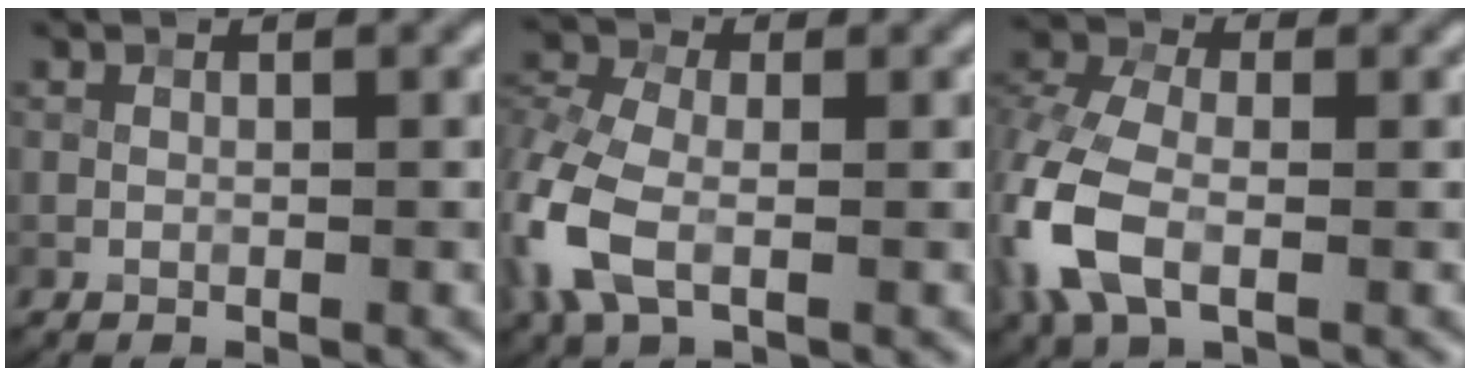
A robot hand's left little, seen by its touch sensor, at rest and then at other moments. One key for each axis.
{"total": 7.2, "fx": -1.8, "fy": 4.3, "fz": 5.5, "tx": -0.148, "ty": -0.002, "tz": -0.051}
{"total": 8.9, "fx": -2.4, "fy": 5.2, "fz": 6.7, "tx": -0.184, "ty": -0.006, "tz": -0.063}